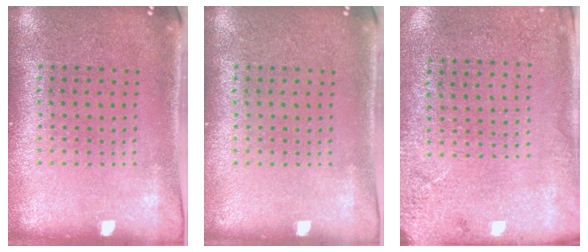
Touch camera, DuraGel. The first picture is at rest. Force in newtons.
{"total": 0.0}
{"total": 2.7, "press": 2.2, "slide": 1.5}